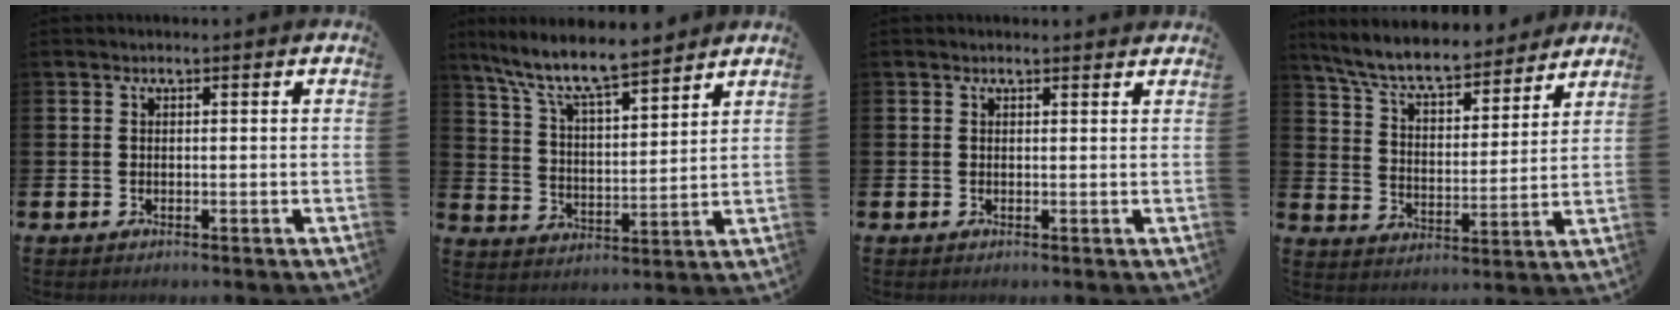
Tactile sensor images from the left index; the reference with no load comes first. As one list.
[{"total": 9.2, "force": [8.4, 1.2, 3.6], "torque": [-0.107, -0.051, 0.148]}, {"total": 0.7, "force": [0.7, 0.1, 0.2], "torque": [0.006, -0.003, 0.011]}, {"total": 8.2, "force": [7.5, 1.6, 2.8], "torque": [-0.086, -0.049, 0.130]}]